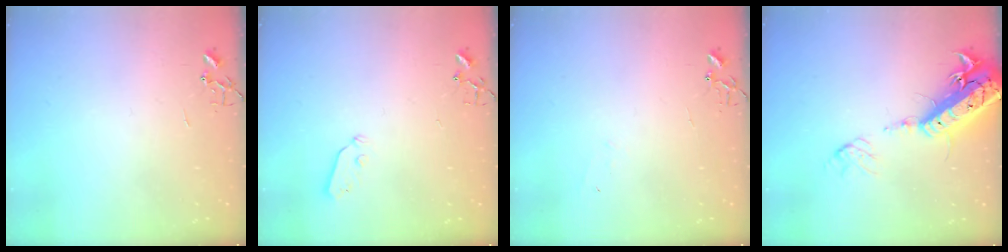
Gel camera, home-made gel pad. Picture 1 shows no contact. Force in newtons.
{"total": 3.3, "press": 3.3, "slide": 0.5}
{"total": 4.3, "press": 4.2, "slide": 0.5}
{"total": 19.9, "press": 19.4, "slide": 4.6}